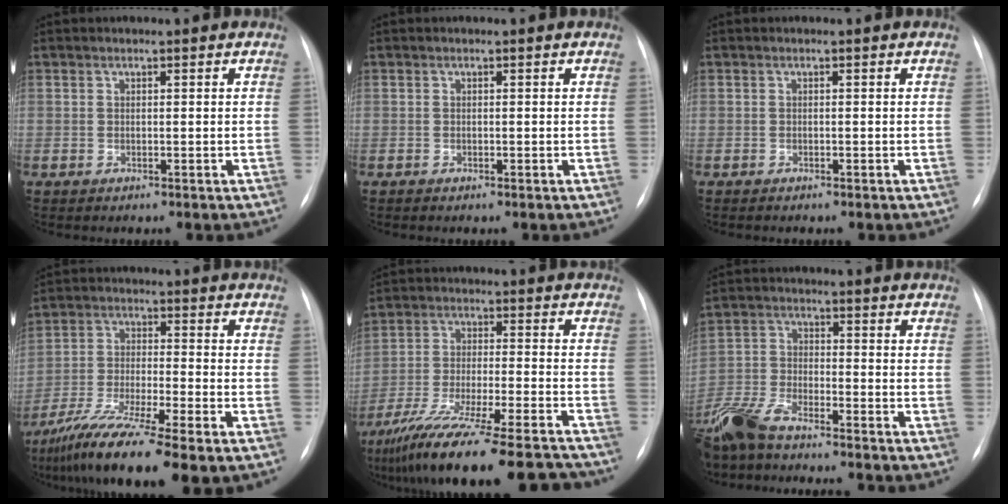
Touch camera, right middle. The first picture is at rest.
{"total": 0.0}
{"total": 0.6, "force": [-0.6, 0.1, 0.3], "torque": [-0.013, -0.004, -0.008]}
{"total": 12.3, "force": [-8.5, 0.3, 8.9], "torque": [-0.171, -0.039, -0.150]}
{"total": 22.6, "force": [-19.6, 1.5, 11.2], "torque": [-0.161, -0.035, -0.298]}
{"total": 10.9, "force": [-9.3, 2.2, 5.2], "torque": [-0.114, -0.019, -0.170]}